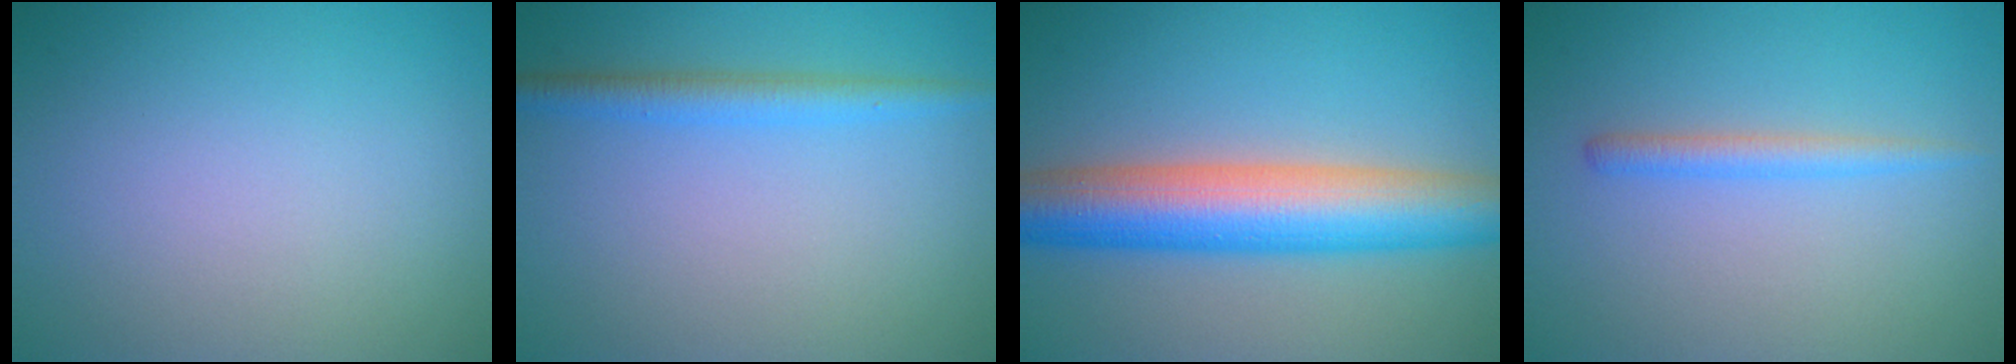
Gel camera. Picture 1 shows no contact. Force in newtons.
{"total": 2.4, "press": 2.4, "slide": 0.2}
{"total": 9.3, "press": 9.3, "slide": 0.5}
{"total": 1.7, "press": 1.7, "slide": 0.2}